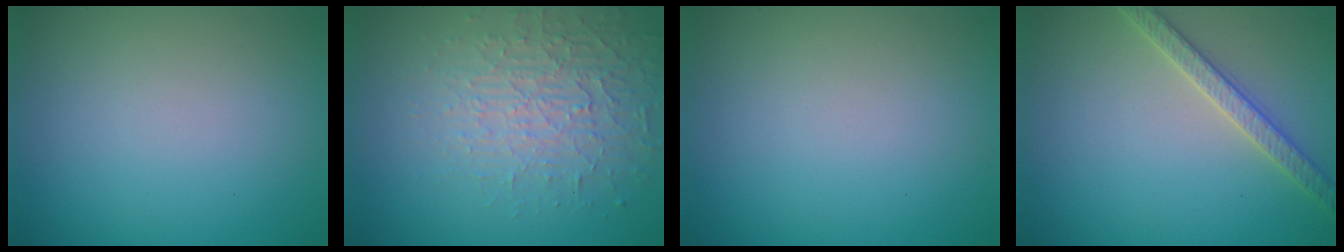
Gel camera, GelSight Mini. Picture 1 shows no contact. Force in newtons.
{"total": 3.7, "press": 3.4, "slide": 1.3}
{"total": 0.0}
{"total": 2.7, "press": 2.7, "slide": 0.3}